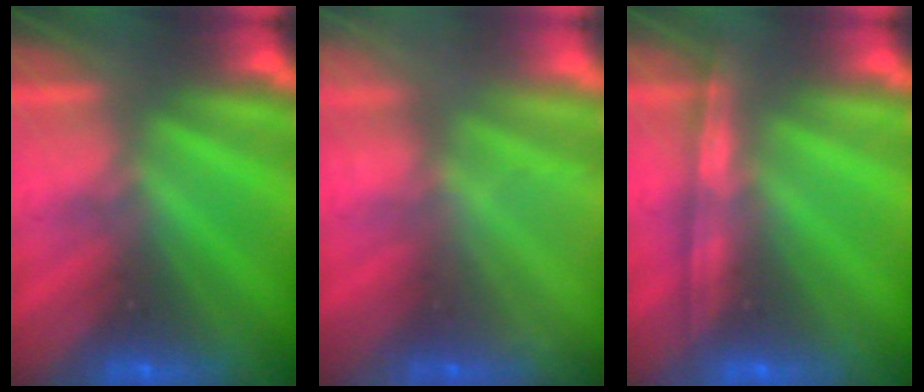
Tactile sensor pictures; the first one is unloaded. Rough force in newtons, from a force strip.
{"total": 2.3}
{"total": 1.2}